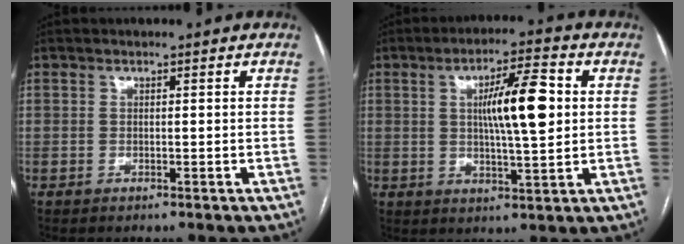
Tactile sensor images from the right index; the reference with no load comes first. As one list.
[{"total": 10.4, "force": [1.8, 1.6, 10.1], "torque": [-0.168, 0.010, 0.031]}]